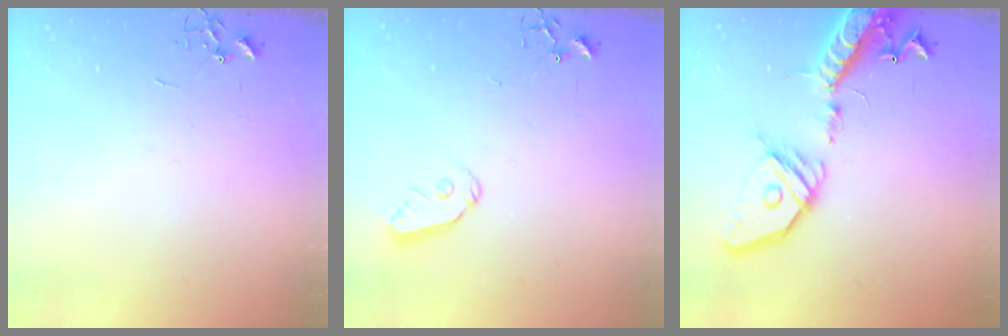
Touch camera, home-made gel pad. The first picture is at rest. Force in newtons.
{"total": 7.4, "press": 7.4, "slide": 0.5}
{"total": 19.7, "press": 19.4, "slide": 3.9}